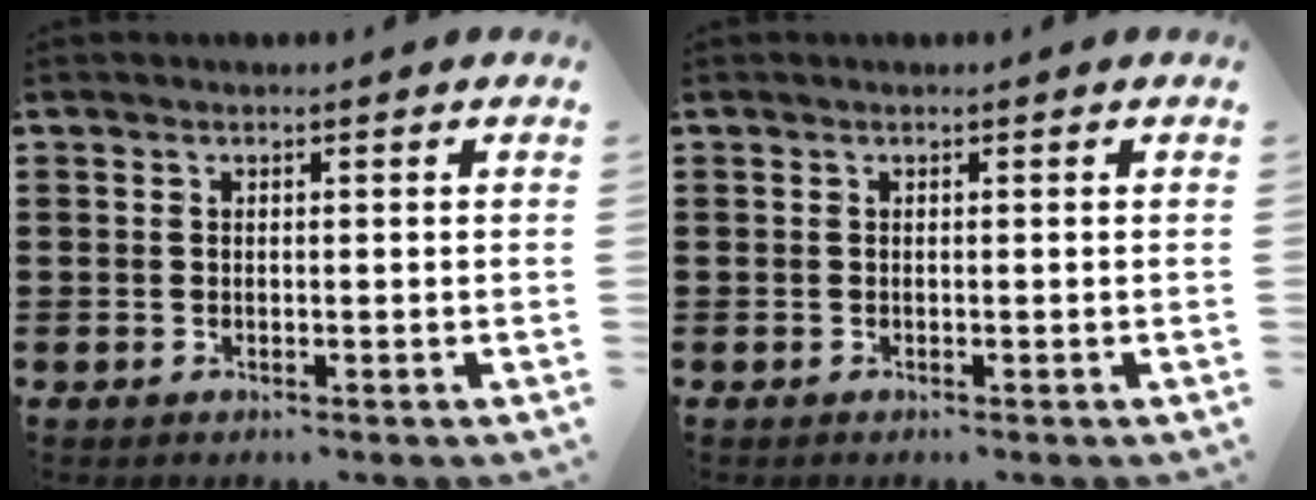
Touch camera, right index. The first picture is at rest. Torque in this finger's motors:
{"motor_torque": [0.16, 0.36, 0.02, 0.02]}